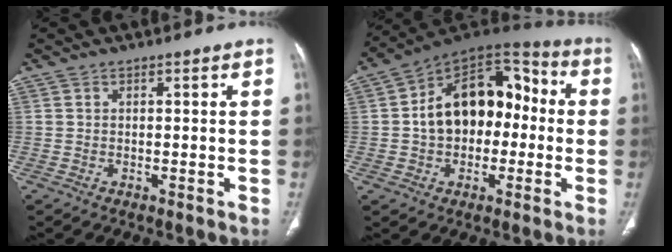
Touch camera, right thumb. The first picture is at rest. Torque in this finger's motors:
{"motor_torque": [2.26, 2.24, 1.27, -0.46, 0.15]}